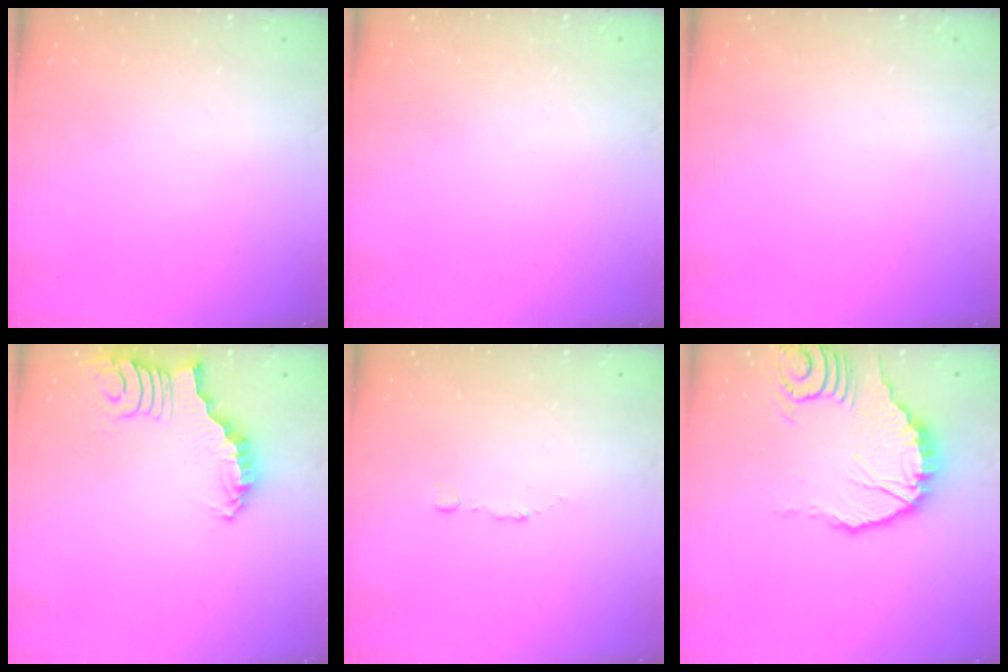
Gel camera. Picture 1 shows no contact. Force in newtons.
{"total": 0.0}
{"total": 0.0}
{"total": 2.6, "press": 2.5, "slide": 0.5}
{"total": 2.9, "press": 2.8, "slide": 0.7}
{"total": 13.3, "press": 13.3, "slide": 1.6}